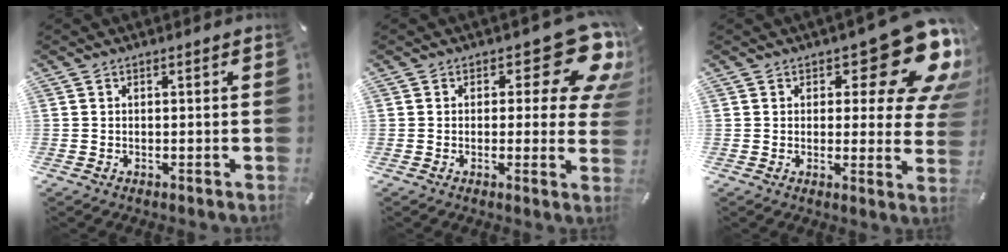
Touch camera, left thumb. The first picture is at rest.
{"total": 14.5, "force": [7.0, 6.7, 10.7], "torque": [-0.124, -0.054, 0.118]}
{"total": 16.0, "force": [9.2, 6.5, 11.4], "torque": [-0.128, -0.070, 0.150]}